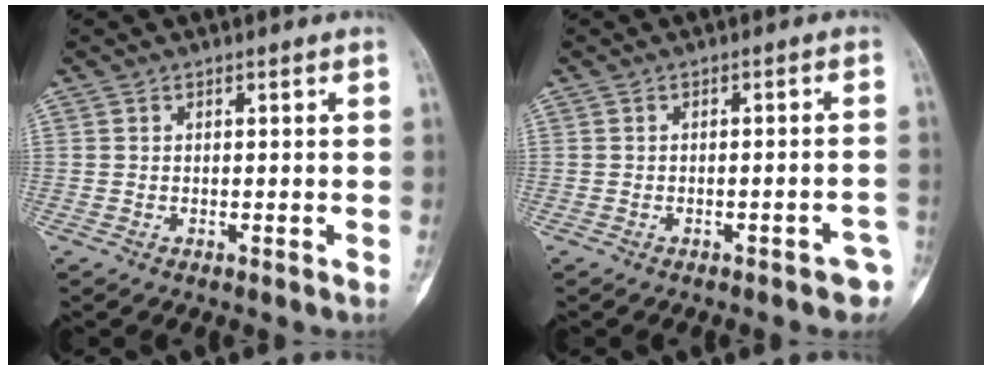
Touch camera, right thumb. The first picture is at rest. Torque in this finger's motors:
{"motor_torque": [0.89, 0.33, 0.61, -0.45, 0.14]}